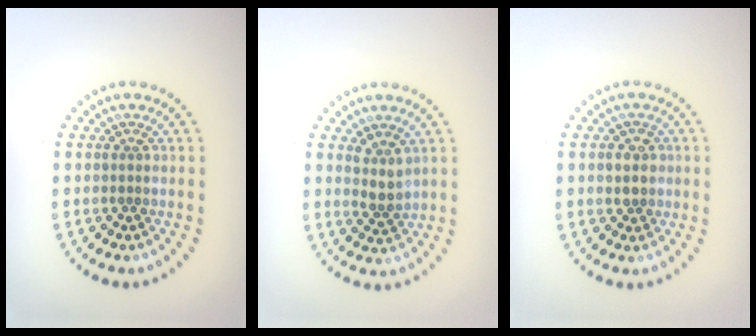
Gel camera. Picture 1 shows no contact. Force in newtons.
{"total": 2.2, "press": 1.7, "slide": 1.4}
{"total": 2.0, "press": 1.9, "slide": 0.6}